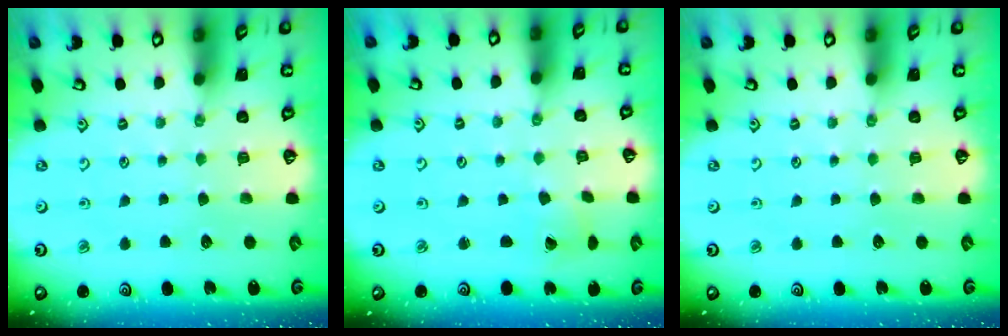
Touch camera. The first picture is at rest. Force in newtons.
{"total": 2.9, "press": 2.9, "slide": 0.3}
{"total": 0.0}